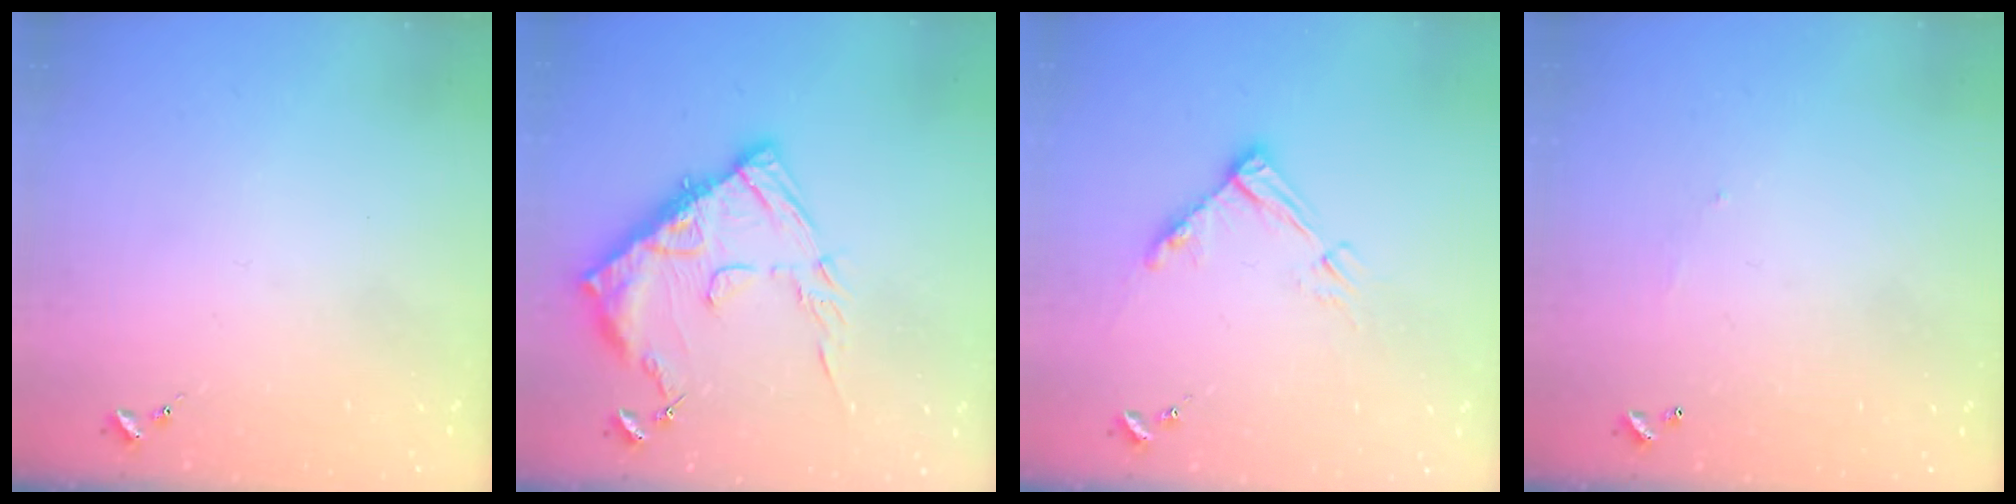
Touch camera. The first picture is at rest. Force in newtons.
{"total": 15.8, "press": 15.7, "slide": 1.6}
{"total": 9.8, "press": 9.8, "slide": 1.0}
{"total": 3.8, "press": 3.8, "slide": 0.1}